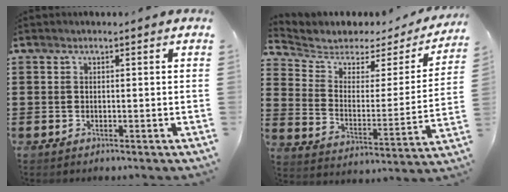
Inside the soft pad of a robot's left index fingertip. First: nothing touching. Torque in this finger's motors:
{"motor_torque": [-0.79, -0.71, 0.02, -0.02]}